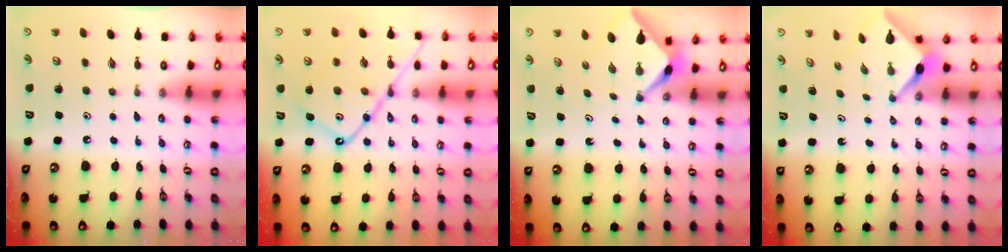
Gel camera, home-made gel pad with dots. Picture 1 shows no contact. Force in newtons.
{"total": 15.9, "press": 15.9, "slide": 1.7}
{"total": 2.5, "press": 2.5, "slide": 0.3}
{"total": 3.0, "press": 3.0, "slide": 0.2}